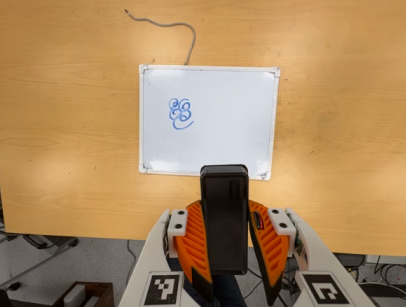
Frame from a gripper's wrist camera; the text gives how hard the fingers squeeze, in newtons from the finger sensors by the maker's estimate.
{"total": 9.8, "left": 8.0, "right": 11.5}